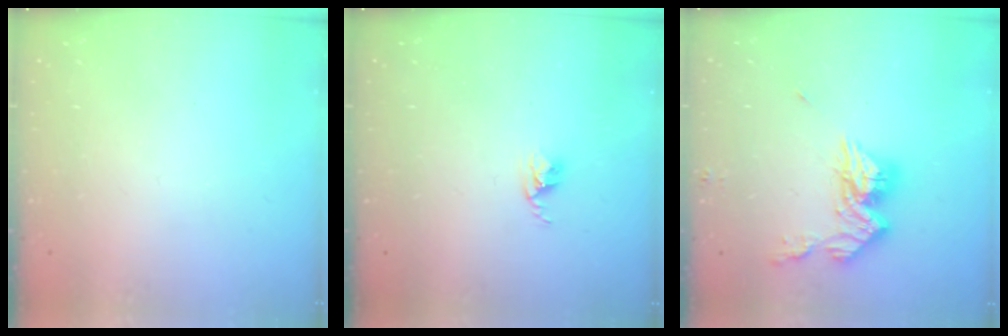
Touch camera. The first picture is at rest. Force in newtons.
{"total": 2.6, "press": 2.6, "slide": 0.4}
{"total": 12.3, "press": 12.2, "slide": 1.0}